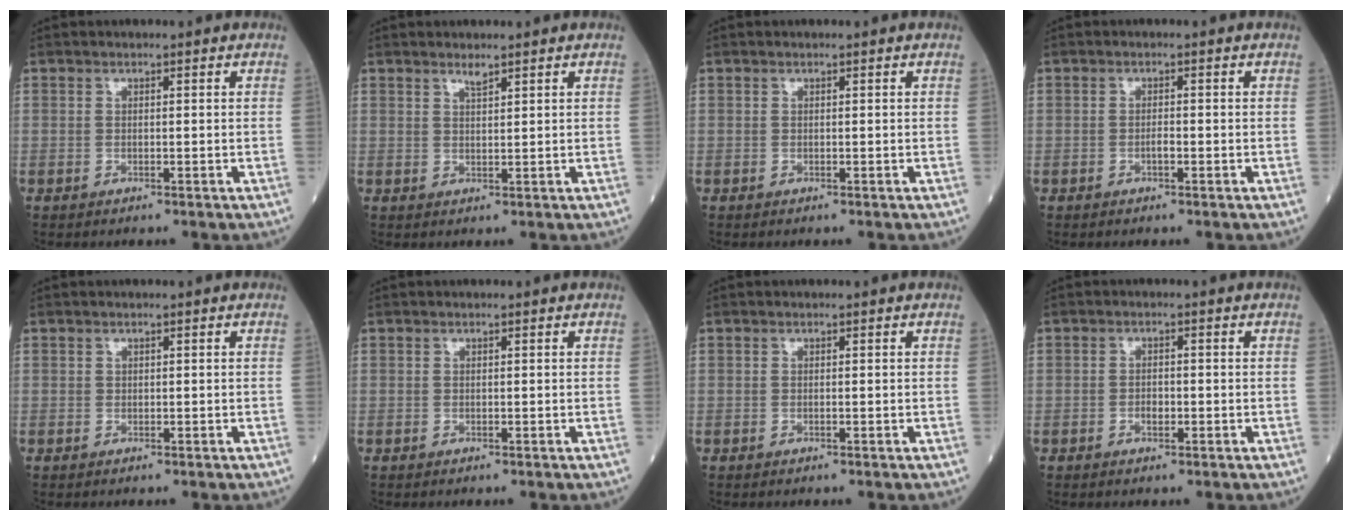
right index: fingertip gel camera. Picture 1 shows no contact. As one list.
[{"total": 1.4, "force": [1.2, 0.1, 0.7], "torque": [-0.015, -0.003, 0.023]}, {"total": 0.0}, {"total": 1.1, "force": [-0.5, 0.2, 0.9], "torque": [-0.017, 0.002, -0.011]}, {"total": 0.0}, {"total": 0.0}, {"total": 0.0}, {"total": 1.7, "force": [-0.7, 0.8, 1.3], "torque": [-0.022, 0.003, -0.012]}]